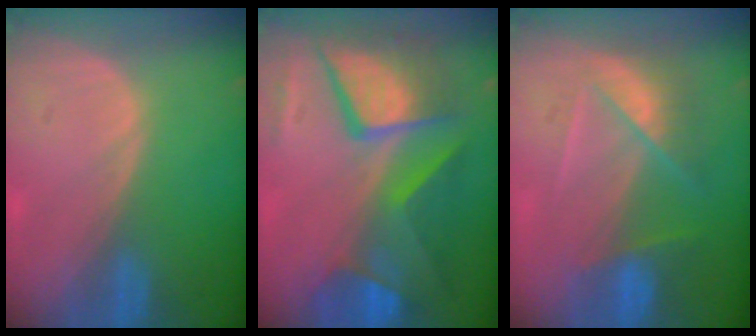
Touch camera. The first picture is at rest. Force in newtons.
{"total": 11.7, "press": 11.7, "slide": 1.2}
{"total": 7.4, "press": 6.5, "slide": 3.5}